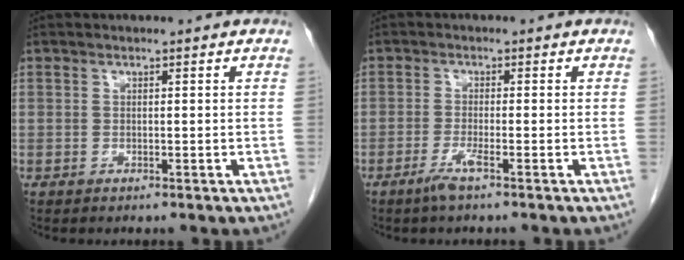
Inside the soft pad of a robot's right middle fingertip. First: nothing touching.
{"total": 2.5, "force": [-1.6, -0.3, 1.9], "torque": [-0.044, -0.006, -0.034]}